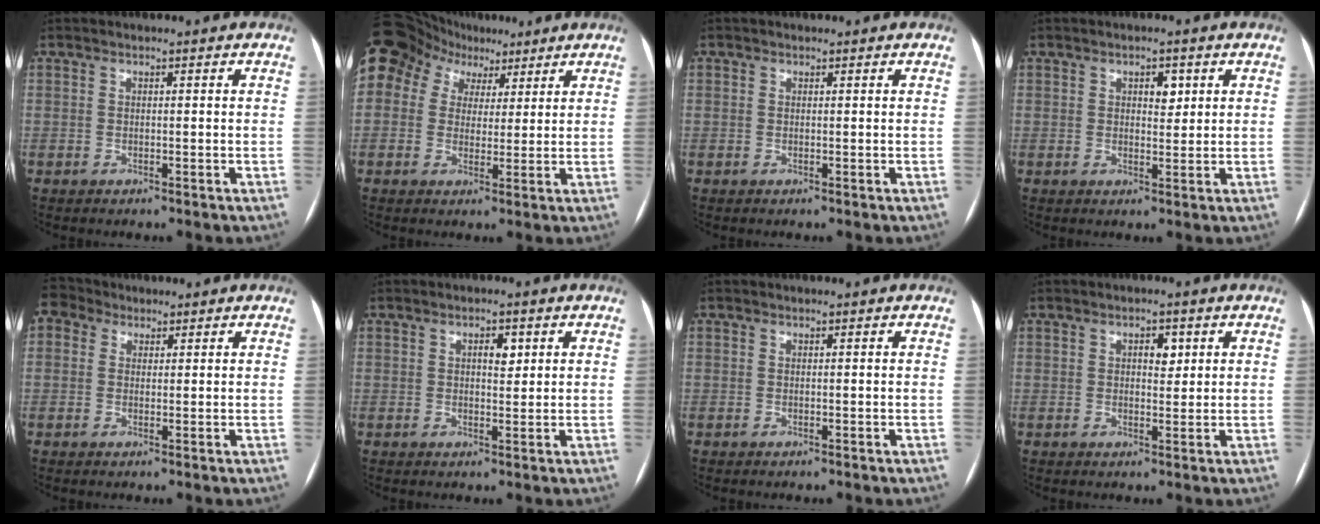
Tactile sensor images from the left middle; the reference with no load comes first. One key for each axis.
{"total": 22.9, "fx": 12.4, "fy": 17.2, "fz": 8.9, "tx": -0.287, "ty": 0.099, "tz": 0.232}
{"total": 1.2, "fx": -0.4, "fy": -0.9, "fz": -0.7, "tx": 0.017, "ty": -0.007, "tz": -0.009}
{"total": 2.7, "fx": 1.1, "fy": 1.4, "fz": 2.0, "tx": -0.027, "ty": 0.002, "tz": 0.016}
{"total": 2.8, "fx": 2.0, "fy": 1.9, "fz": 0.2, "tx": -0.006, "ty": 0.021, "tz": 0.038}
{"total": 2.5, "fx": 0.9, "fy": 1.1, "fz": 2.1, "tx": -0.030, "ty": 0.001, "tz": 0.014}
{"total": 1.4, "fx": -0.6, "fy": -1.1, "fz": -0.8, "tx": 0.020, "ty": -0.008, "tz": -0.011}
{"total": 2.6, "fx": 1.0, "fy": 1.4, "fz": 2.0, "tx": -0.028, "ty": 0.003, "tz": 0.014}